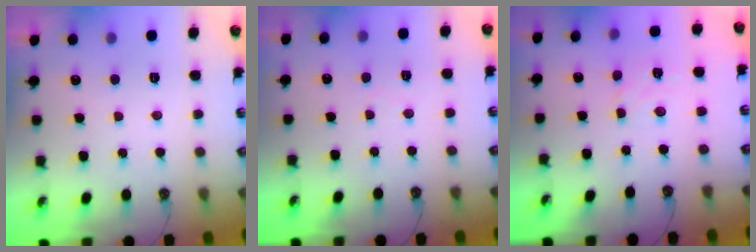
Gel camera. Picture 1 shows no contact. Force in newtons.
{"total": 3.2, "press": 3.1, "slide": 0.4}
{"total": 2.5, "press": 2.4, "slide": 0.5}